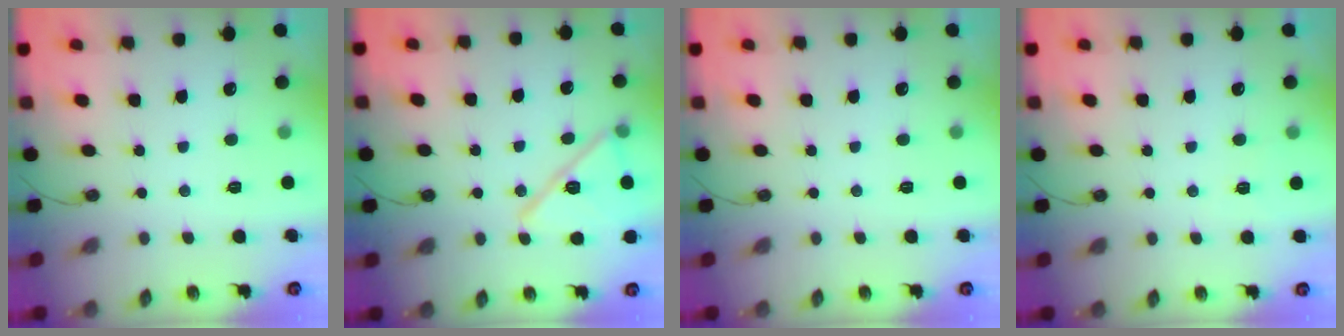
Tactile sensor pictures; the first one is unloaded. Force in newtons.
{"total": 14.2, "press": 13.4, "slide": 4.7}
{"total": 0.5, "press": 0.5, "slide": 0.2}
{"total": 2.4, "press": 2.4, "slide": 0.4}